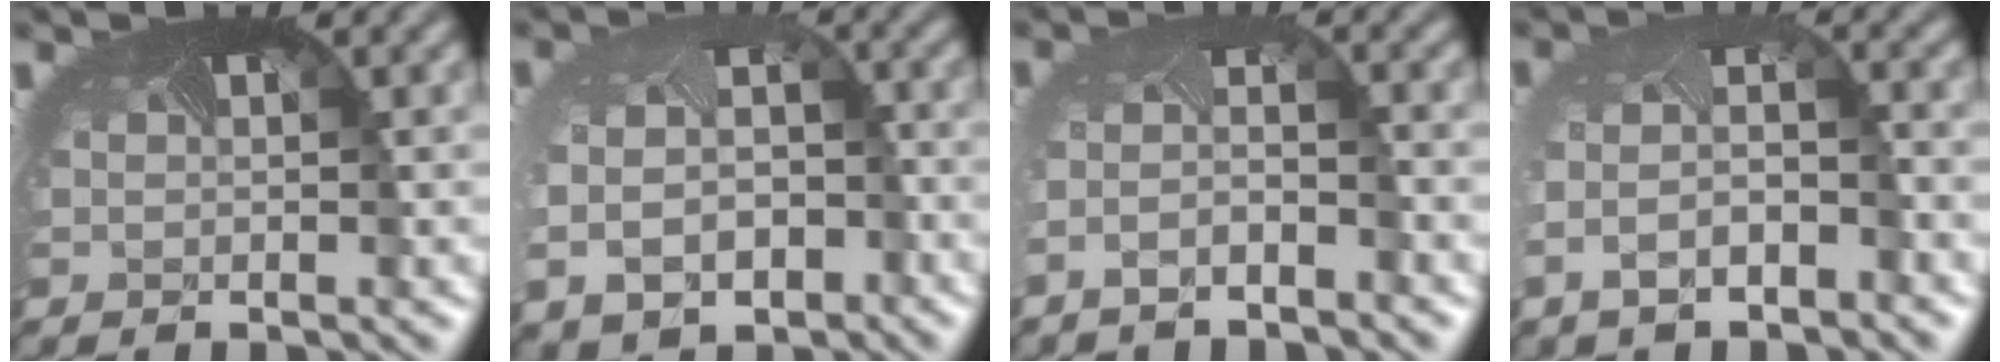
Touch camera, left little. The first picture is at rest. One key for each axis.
{"total": 7.4, "fx": -2.8, "fy": 5.1, "fz": 4.5, "tx": -0.094, "ty": -0.038, "tz": -0.023}
{"total": 2.5, "fx": -2.1, "fy": 0.1, "fz": 1.3, "tx": -0.033, "ty": -0.008, "tz": -0.042}
{"total": 3.9, "fx": -2.2, "fy": 1.6, "fz": 2.9, "tx": -0.066, "ty": -0.012, "tz": -0.041}